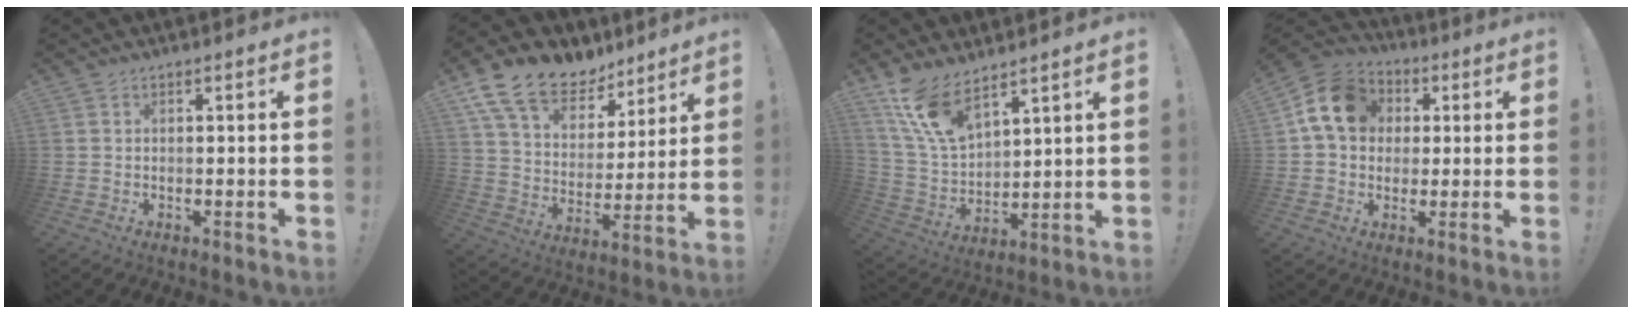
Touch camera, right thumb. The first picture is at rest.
{"total": 15.8, "force": [11.3, 8.9, 6.5], "torque": [-0.122, -0.073, 0.210]}
{"total": 13.0, "force": [9.6, 5.2, 7.0], "torque": [-0.144, -0.055, 0.186]}
{"total": 14.2, "force": [3.8, 11.4, 7.5], "torque": [-0.107, 0.006, 0.079]}